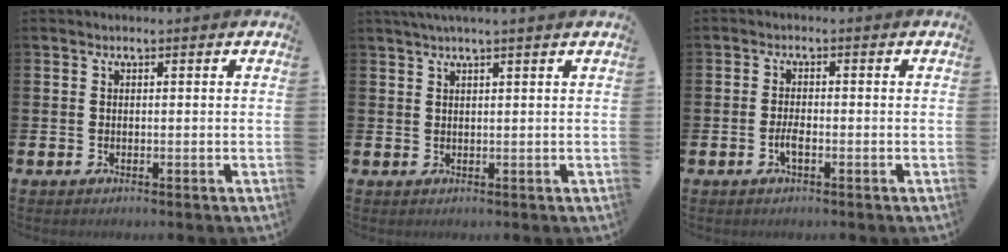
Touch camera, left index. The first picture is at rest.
{"total": 1.8, "force": [1.5, -0.4, 0.9], "torque": [-0.020, 0.001, 0.029]}
{"total": 1.9, "force": [-0.8, 0.6, 1.7], "torque": [-0.039, 0.004, -0.013]}